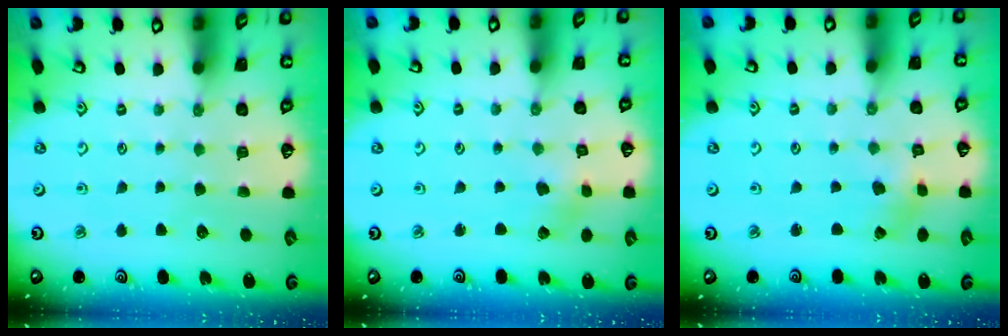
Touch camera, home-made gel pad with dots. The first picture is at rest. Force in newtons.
{"total": 1.2, "press": 1.1, "slide": 0.2}
{"total": 1.5, "press": 1.5, "slide": 0.3}